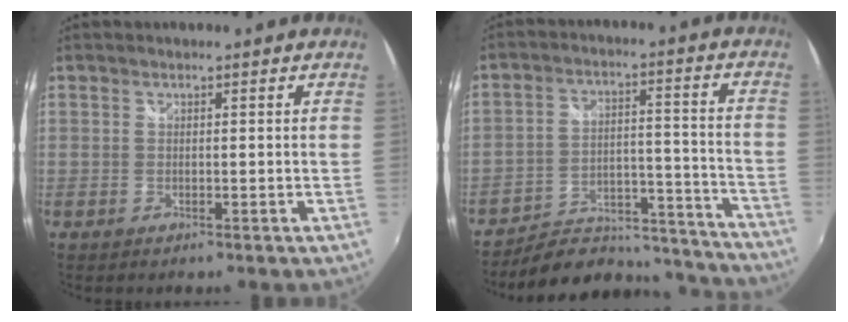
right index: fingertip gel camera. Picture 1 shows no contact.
{"total": 21.2, "force": [-19.2, 7.3, 5.4], "torque": [-0.087, 0.044, -0.240]}